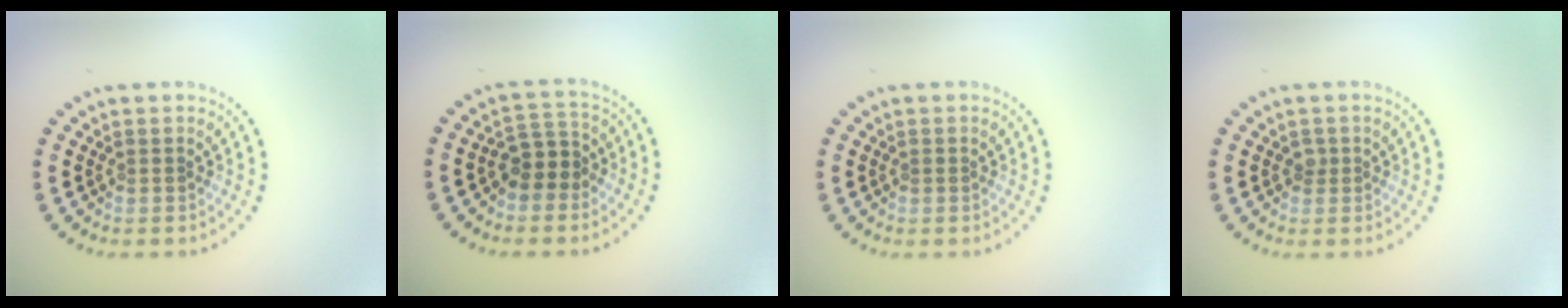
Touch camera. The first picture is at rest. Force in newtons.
{"total": 2.8, "press": 2.5, "slide": 1.3}
{"total": 0.0}
{"total": 0.8, "press": 0.6, "slide": 0.5}